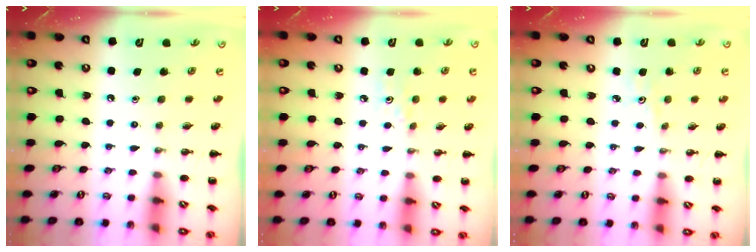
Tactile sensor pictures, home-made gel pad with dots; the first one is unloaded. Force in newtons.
{"total": 3.6, "press": 3.3, "slide": 1.4}
{"total": 2.2, "press": 2.1, "slide": 0.7}